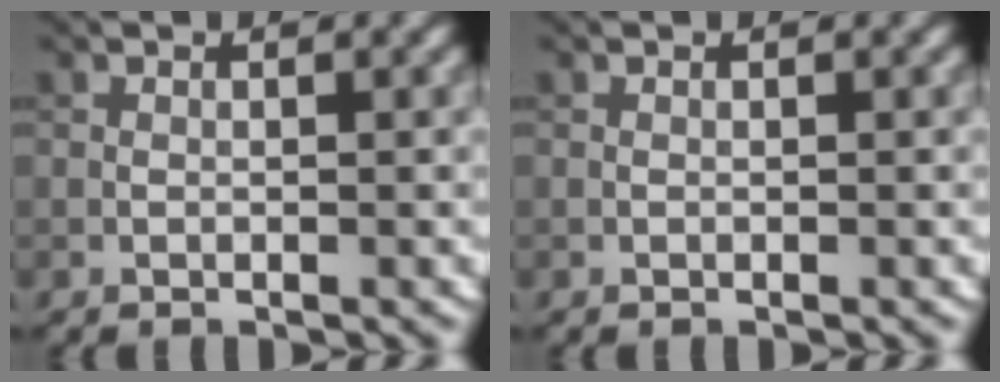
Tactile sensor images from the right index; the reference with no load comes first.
{"total": 0.0}